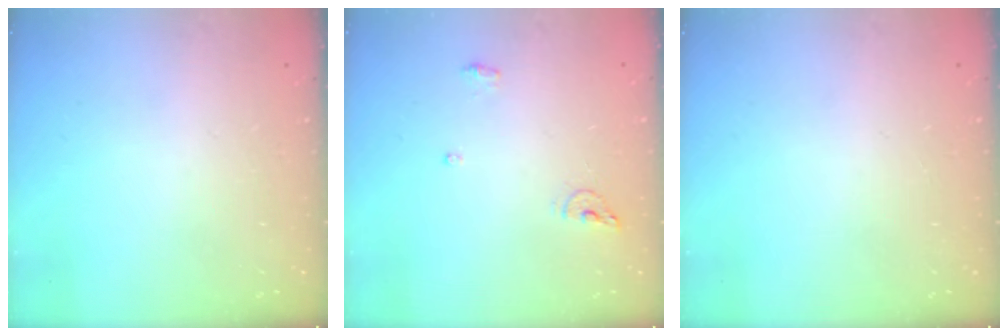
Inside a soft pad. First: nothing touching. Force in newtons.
{"total": 6.1, "press": 5.9, "slide": 1.4}
{"total": 0.0}